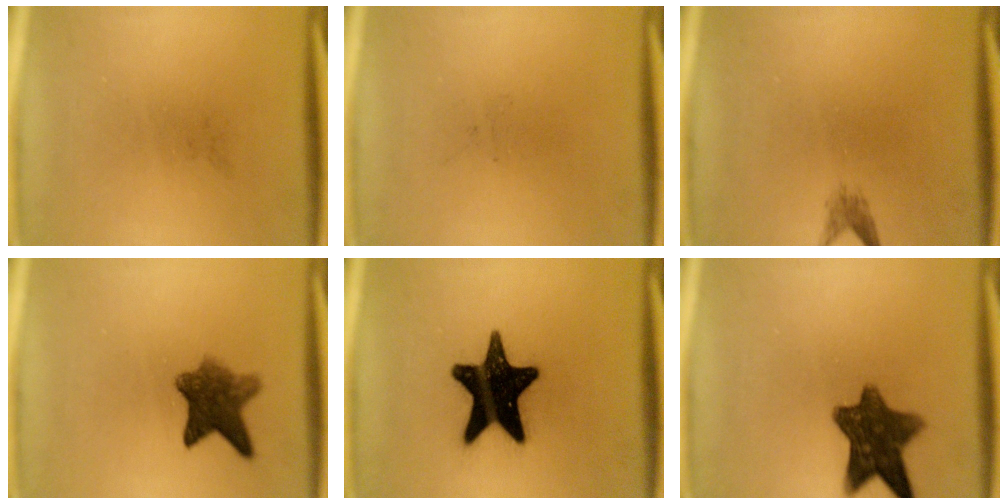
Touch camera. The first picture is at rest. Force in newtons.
{"total": 0.0}
{"total": 1.4}
{"total": 7.1}
{"total": 18.9}
{"total": 10.3}